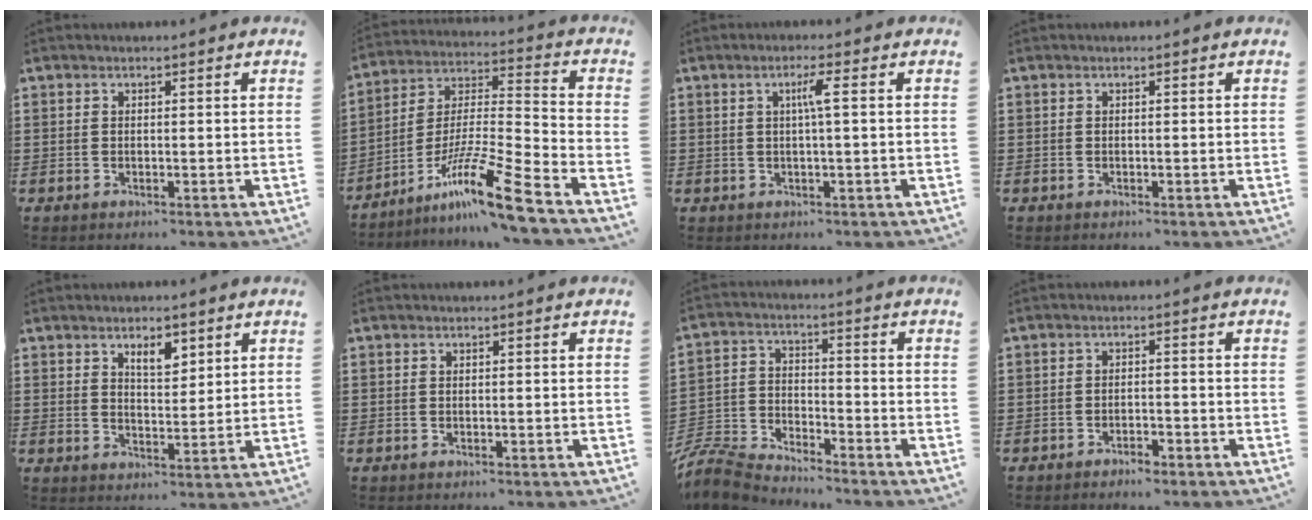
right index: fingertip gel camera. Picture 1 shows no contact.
{"total": 14.3, "force": [-10.0, 0.4, 10.2], "torque": [-0.185, 0.012, -0.188]}
{"total": 2.8, "force": [0.3, -0.3, 2.8], "torque": [-0.052, 0.000, 0.001]}
{"total": 0.0}
{"total": 3.8, "force": [2.6, 1.5, 2.4], "torque": [-0.037, -0.001, 0.043]}
{"total": 0.0}
{"total": 6.7, "force": [-6.5, 0.9, 1.0], "torque": [-0.045, -0.001, -0.137]}
{"total": 1.6, "force": [-1.6, 0.2, 0.3], "torque": [-0.011, 0.002, -0.032]}